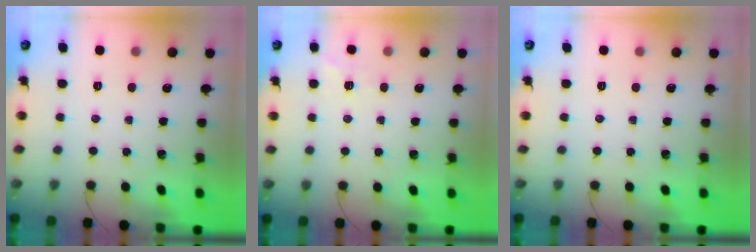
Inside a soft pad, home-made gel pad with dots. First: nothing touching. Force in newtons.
{"total": 7.0, "press": 6.8, "slide": 1.7}
{"total": 0.0}